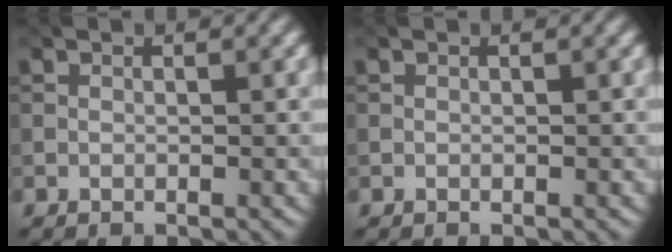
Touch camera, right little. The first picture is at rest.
{"total": 0.0}